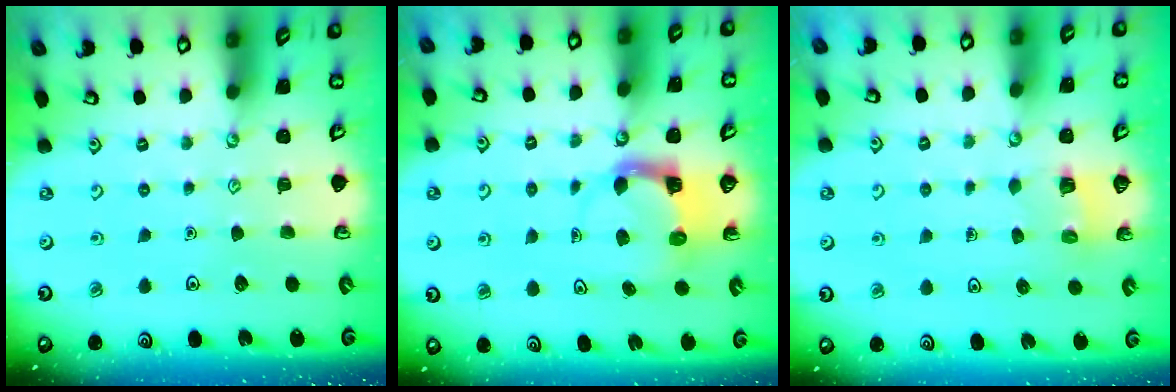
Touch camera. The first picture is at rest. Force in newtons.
{"total": 3.9, "press": 3.9, "slide": 0.4}
{"total": 3.3, "press": 3.3, "slide": 0.1}